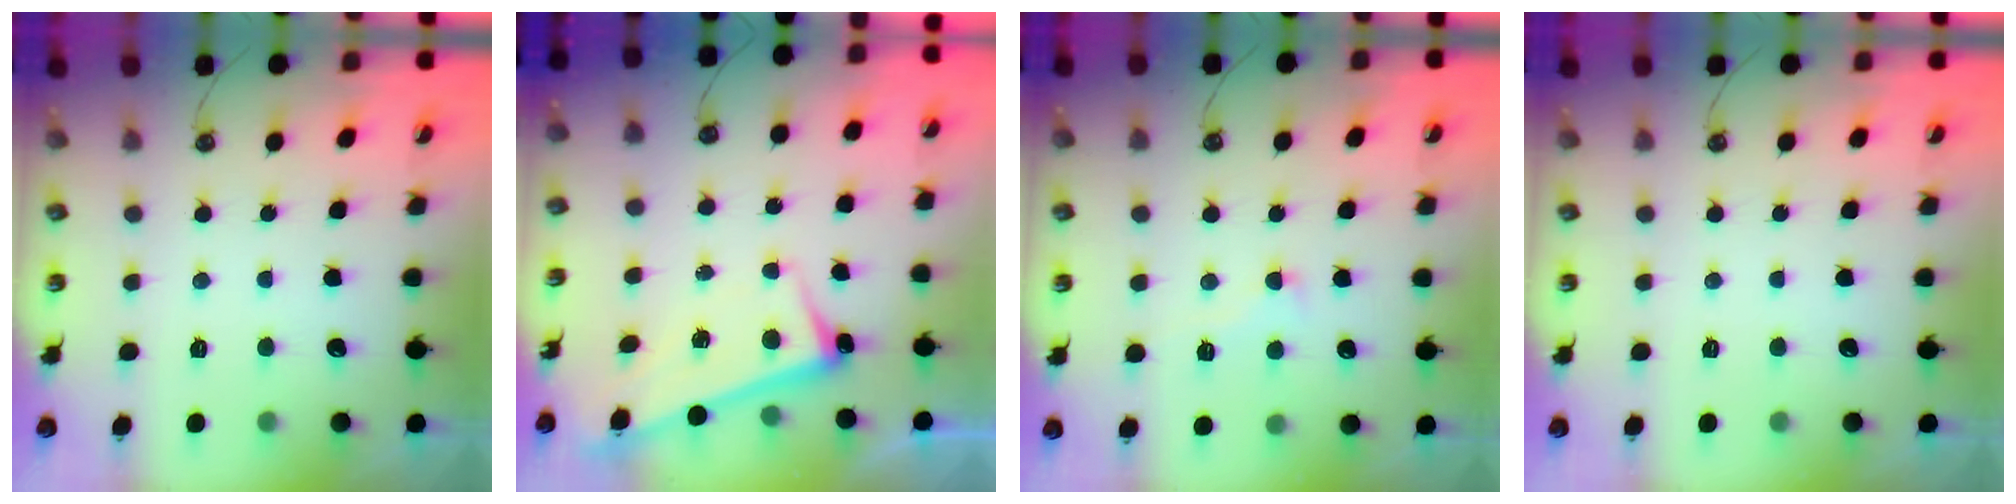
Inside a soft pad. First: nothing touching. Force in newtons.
{"total": 2.5, "press": 2.5, "slide": 0.7}
{"total": 0.8, "press": 0.7, "slide": 0.4}
{"total": 0.0}